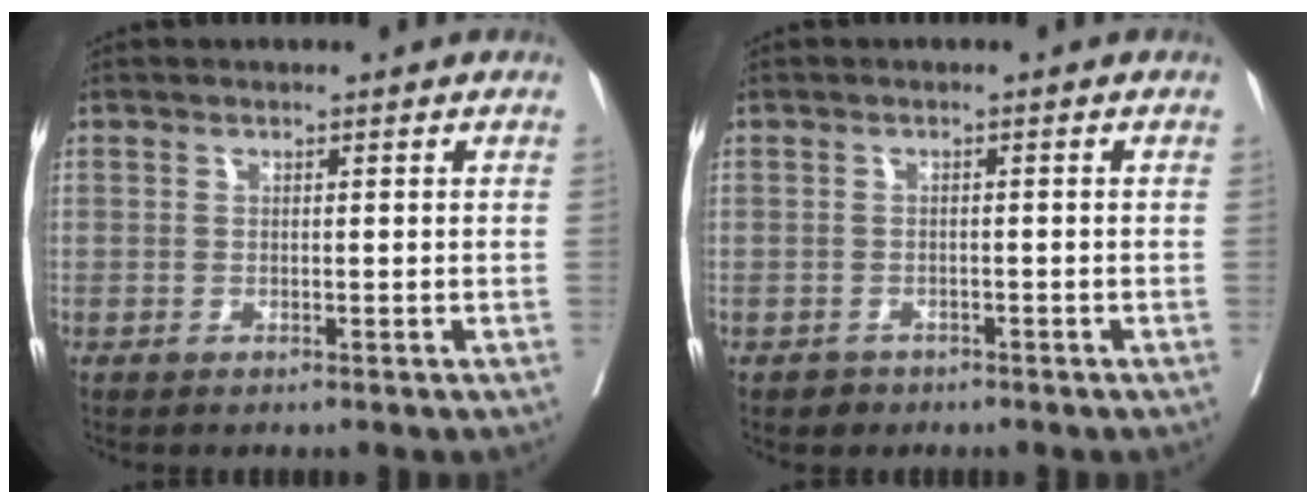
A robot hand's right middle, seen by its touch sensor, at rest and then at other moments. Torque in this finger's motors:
{"motor_torque": [0.38, -0.24, 0.02, 0.01]}